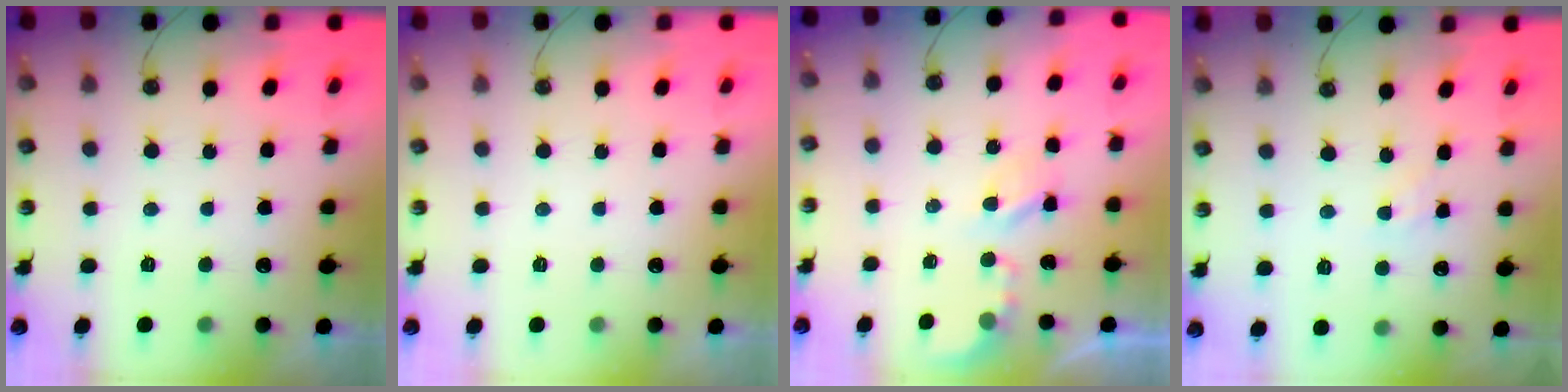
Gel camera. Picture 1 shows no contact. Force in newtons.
{"total": 0.0}
{"total": 2.9, "press": 2.9, "slide": 0.4}
{"total": 2.7, "press": 2.6, "slide": 0.5}